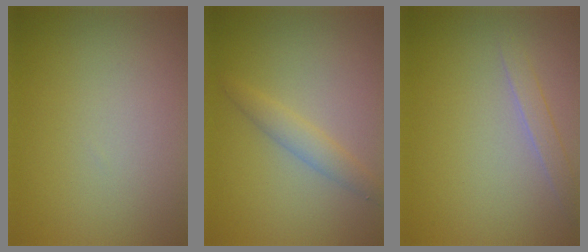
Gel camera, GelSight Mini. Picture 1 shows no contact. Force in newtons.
{"total": 1.9, "press": 1.9, "slide": 0.1}
{"total": 1.4, "press": 1.4, "slide": 0.1}